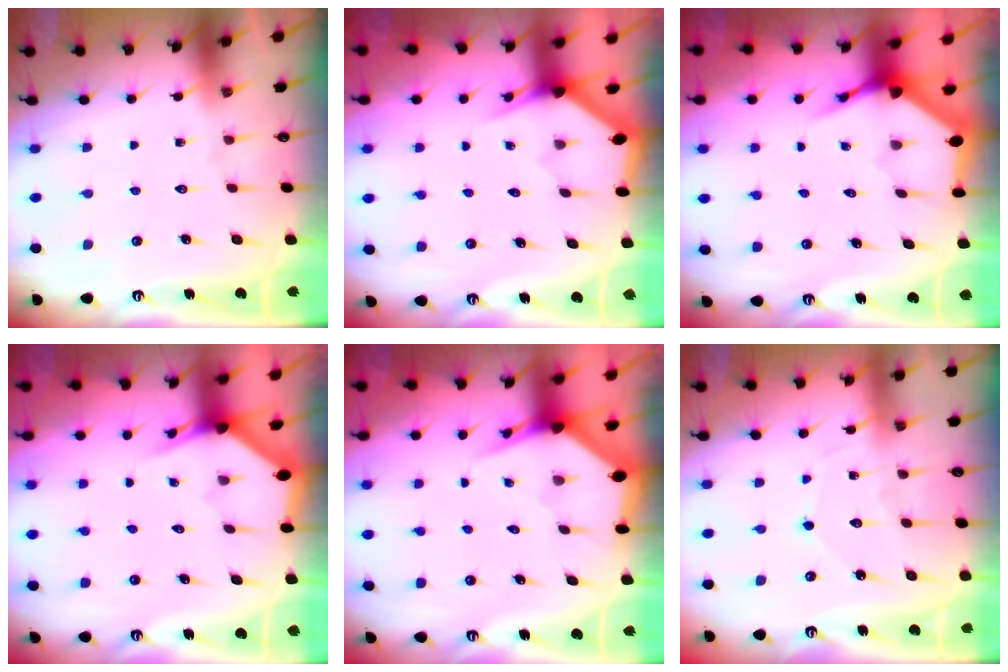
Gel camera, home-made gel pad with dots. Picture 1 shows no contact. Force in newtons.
{"total": 3.1, "press": 3.1, "slide": 0.1}
{"total": 3.7, "press": 3.7, "slide": 0.5}
{"total": 2.6, "press": 2.6, "slide": 0.1}
{"total": 3.4, "press": 3.4, "slide": 0.4}
{"total": 4.0, "press": 4.0, "slide": 0.1}